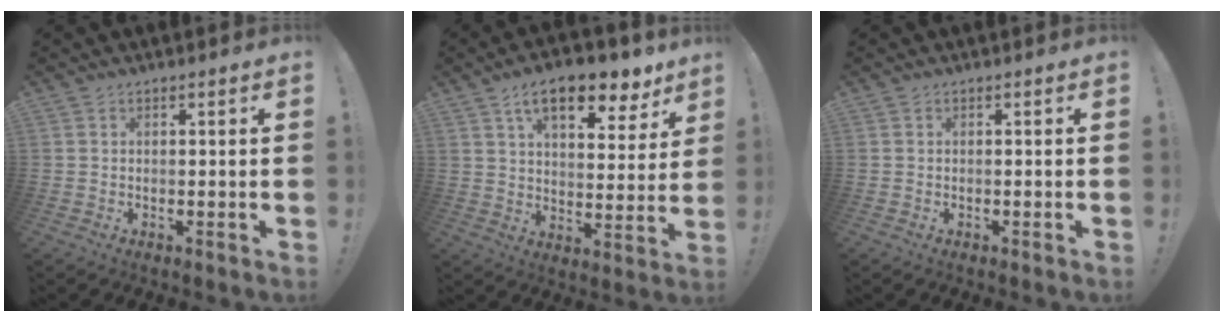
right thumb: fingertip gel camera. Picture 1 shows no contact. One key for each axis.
{"total": 14.9, "fx": 9.2, "fy": 6.4, "fz": 9.9, "tx": -0.143, "ty": -0.052, "tz": 0.152}
{"total": 0.0}